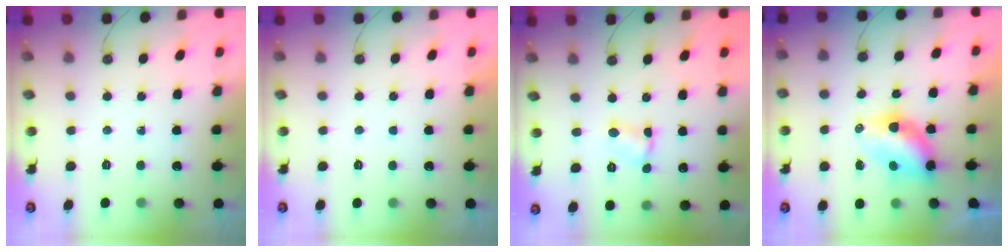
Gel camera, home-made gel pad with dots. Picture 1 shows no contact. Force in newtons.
{"total": 0.0}
{"total": 3.6, "press": 3.6, "slide": 0.4}
{"total": 6.7, "press": 6.7, "slide": 0.7}